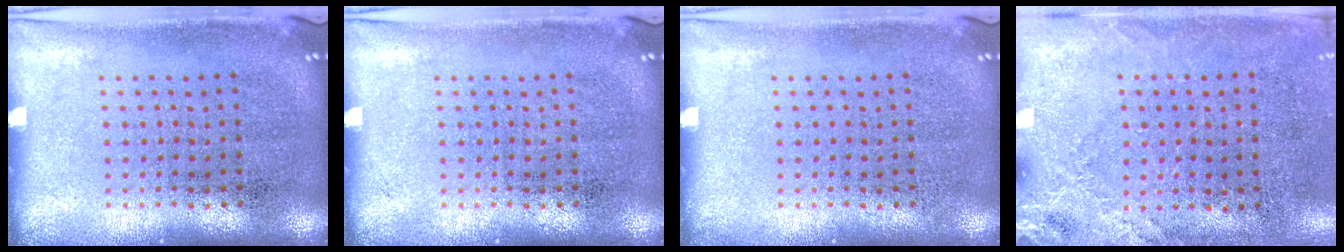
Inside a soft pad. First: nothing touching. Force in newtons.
{"total": 0.0}
{"total": 0.0}
{"total": 2.5, "press": 2.2, "slide": 1.2}